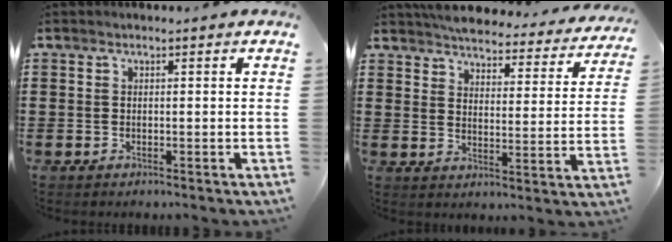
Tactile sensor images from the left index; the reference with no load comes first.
{"total": 4.4, "force": [4.3, 0.2, 0.7], "torque": [-0.039, -0.034, 0.070]}